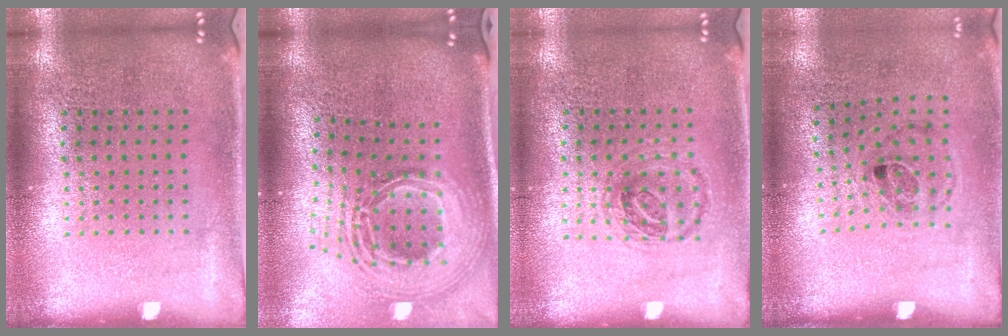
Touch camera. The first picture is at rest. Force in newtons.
{"total": 2.9, "press": 2.0, "slide": 2.1}
{"total": 1.0, "press": 0.9, "slide": 0.2}
{"total": 1.1, "press": 0.7, "slide": 0.9}